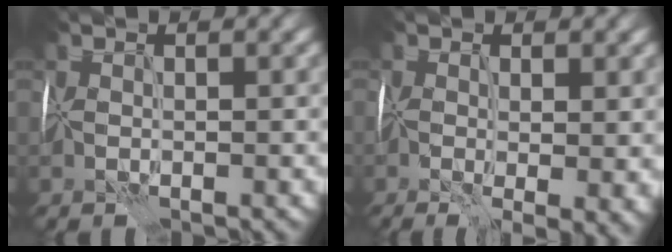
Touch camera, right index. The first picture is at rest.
{"total": 5.0, "force": [-0.5, 2.0, 4.5], "torque": [-0.064, -0.017, -0.002]}